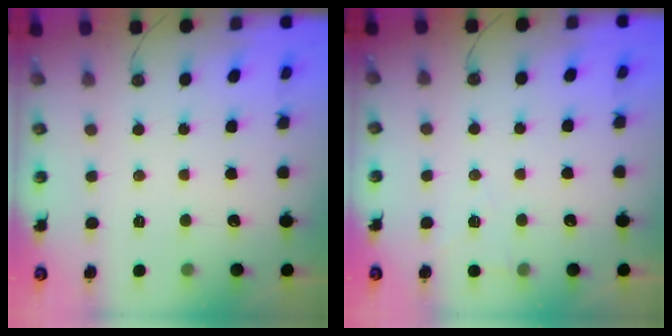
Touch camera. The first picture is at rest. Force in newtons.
{"total": 4.7, "press": 3.0, "slide": 3.6}